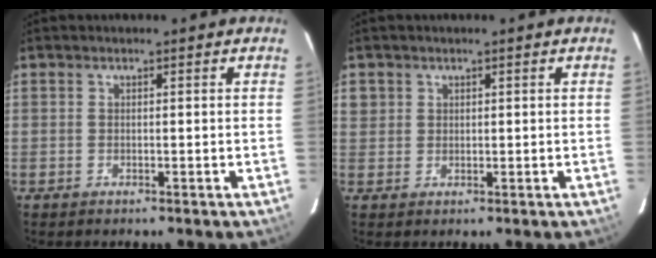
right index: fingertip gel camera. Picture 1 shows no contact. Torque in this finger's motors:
{"motor_torque": [-0.14, 0.05, -0.01, 0.00]}